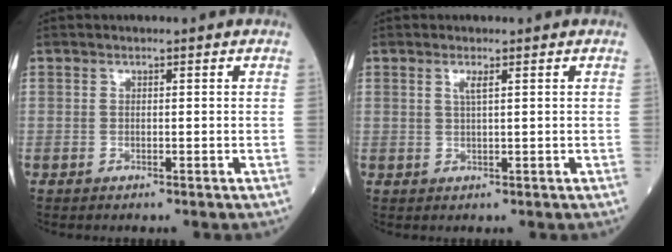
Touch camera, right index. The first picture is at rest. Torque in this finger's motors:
{"motor_torque": [-0.08, -0.15, -0.04, 0.01]}